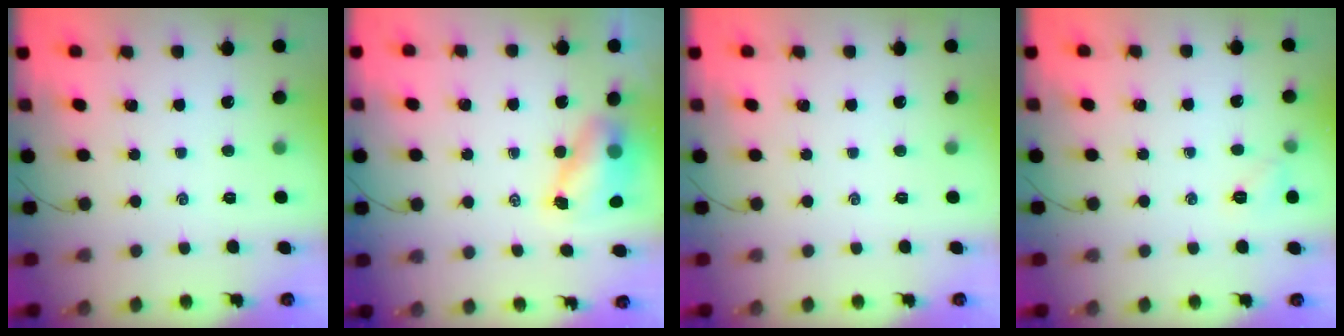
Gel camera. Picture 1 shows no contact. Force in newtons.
{"total": 6.7, "press": 6.6, "slide": 0.9}
{"total": 0.0}
{"total": 5.2, "press": 4.9, "slide": 1.6}